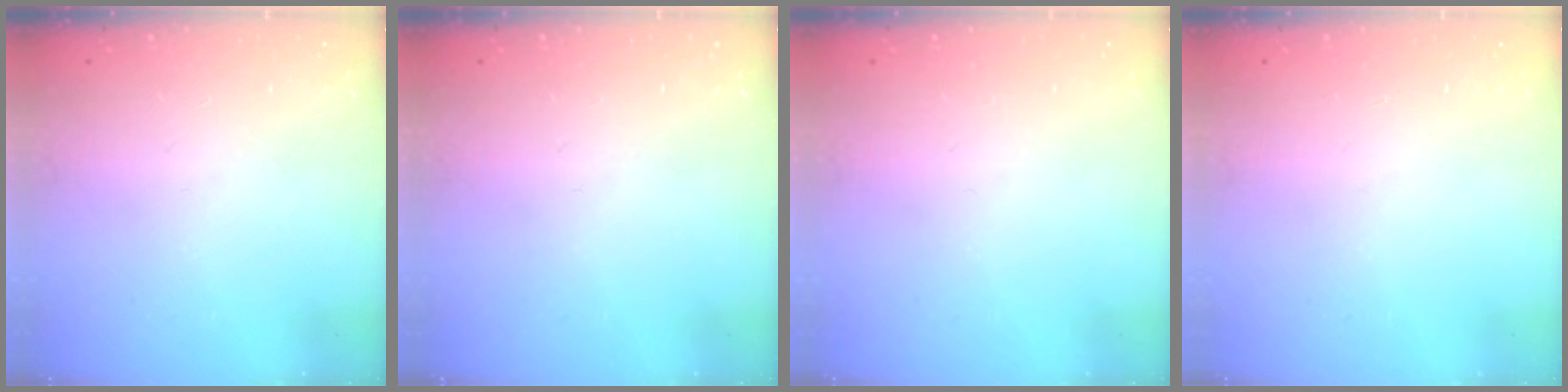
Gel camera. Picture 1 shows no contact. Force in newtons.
{"total": 0.0}
{"total": 0.0}
{"total": 0.0}